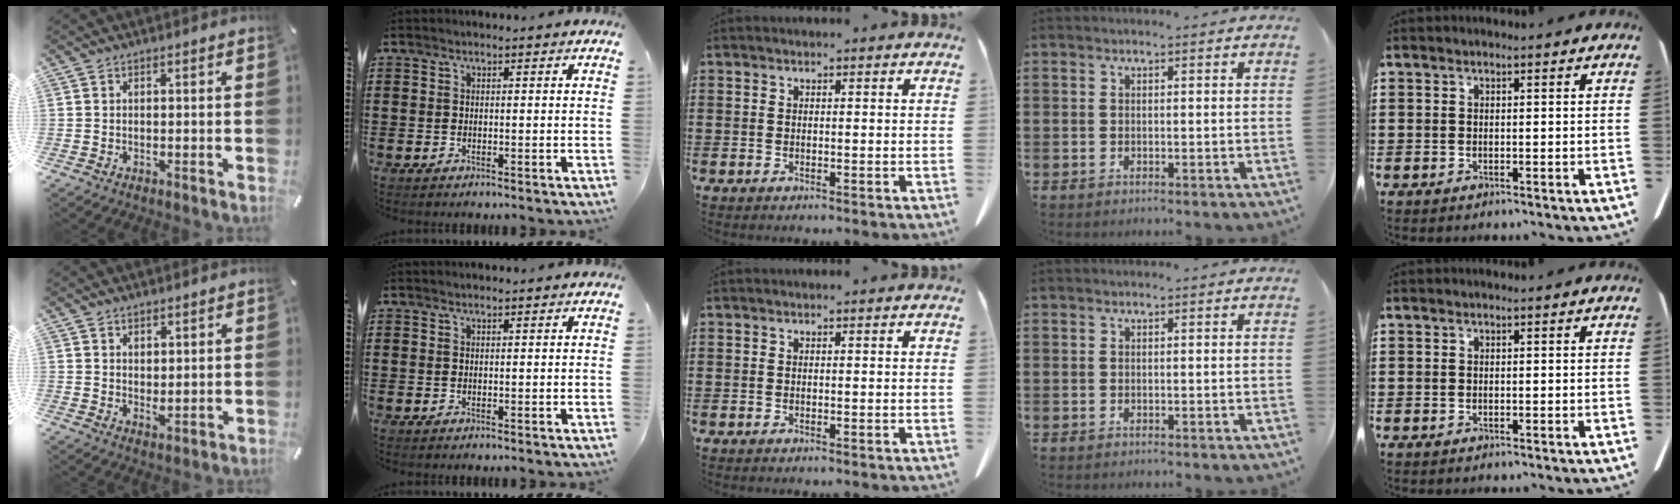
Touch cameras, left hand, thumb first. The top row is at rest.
{"thumb": {"total": 2.4, "force": [1.7, 1.7, 0.5], "torque": [-0.005, -0.009, 0.031]}}